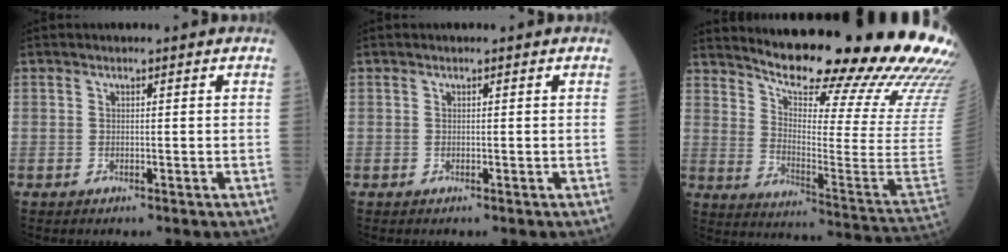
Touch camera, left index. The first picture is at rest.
{"total": 0.0}
{"total": 30.9, "force": [26.6, 0.6, 15.8], "torque": [-0.217, -0.124, 0.342]}